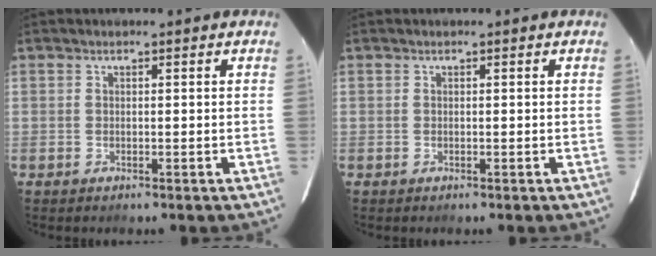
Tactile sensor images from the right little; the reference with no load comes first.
{"total": 0.0}